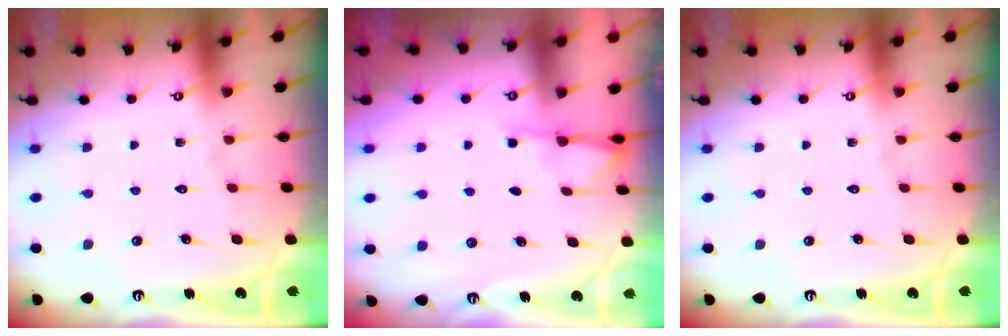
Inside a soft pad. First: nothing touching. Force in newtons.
{"total": 1.9, "press": 1.9, "slide": 0.4}
{"total": 0.0}